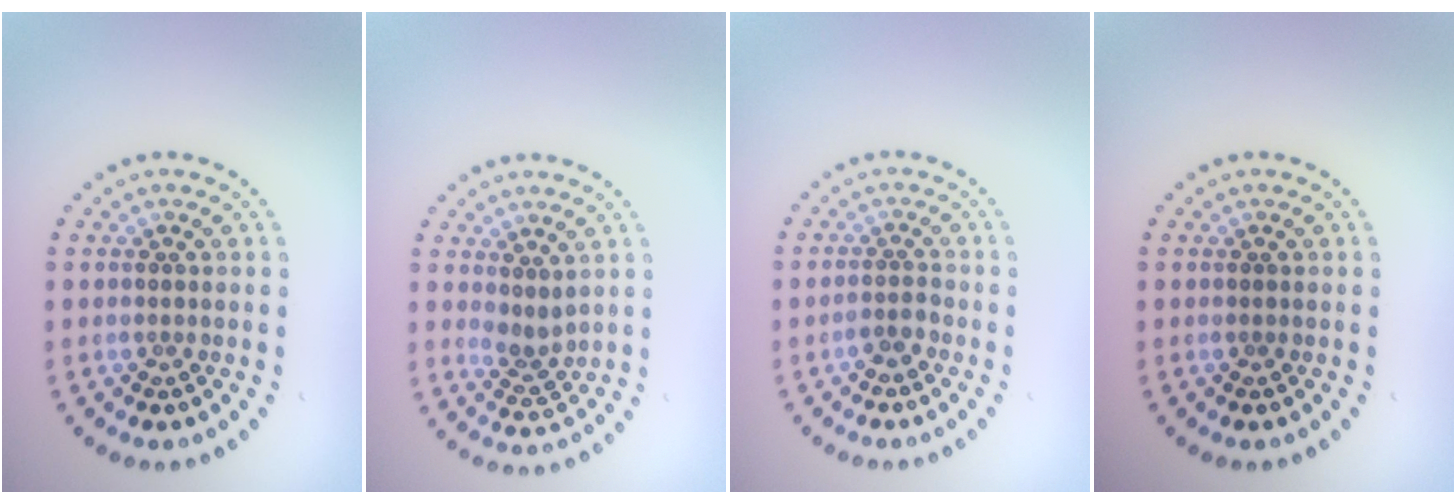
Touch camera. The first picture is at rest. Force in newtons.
{"total": 1.9, "press": 1.4, "slide": 1.2}
{"total": 1.5, "press": 1.2, "slide": 0.9}
{"total": 0.0}